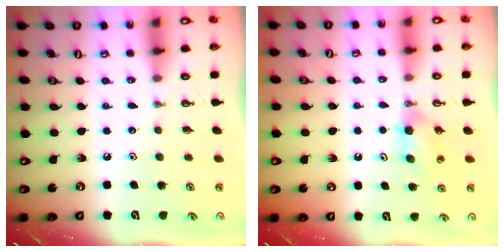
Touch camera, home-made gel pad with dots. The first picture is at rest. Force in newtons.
{"total": 4.7, "press": 4.6, "slide": 1.1}